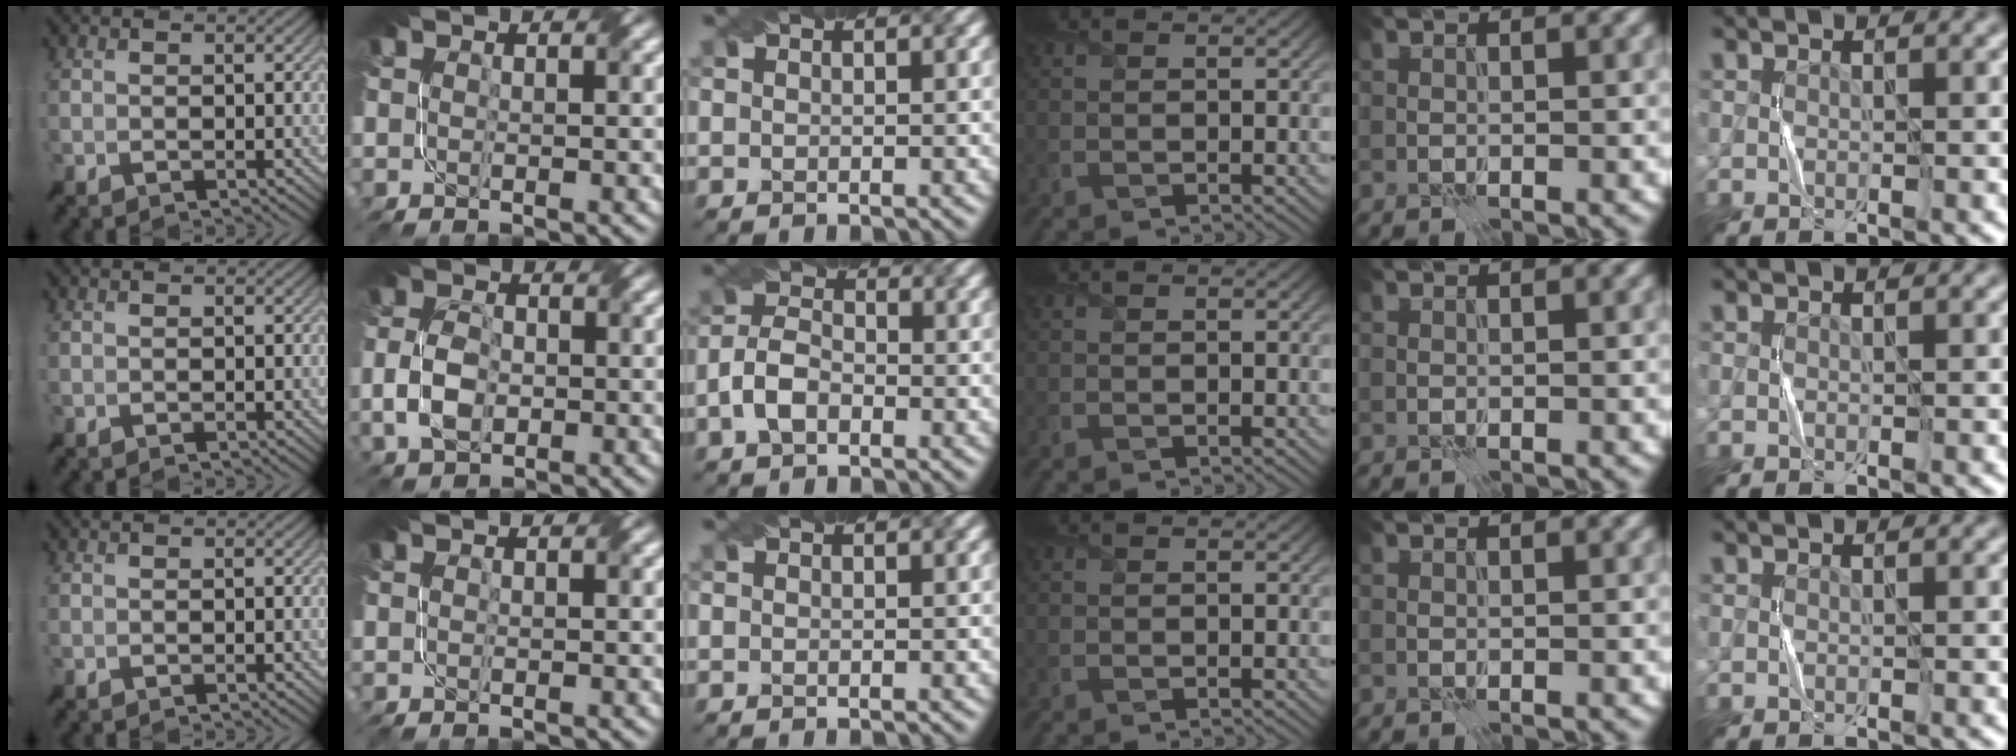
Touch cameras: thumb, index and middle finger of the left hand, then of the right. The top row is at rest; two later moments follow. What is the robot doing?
{"motion": "fold", "object": "coffee filter"}